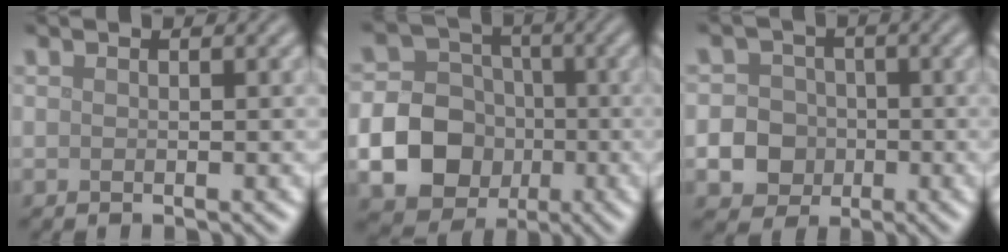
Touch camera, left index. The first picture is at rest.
{"total": 14.3, "force": [-3.5, 13.1, 4.4], "torque": [-0.113, -0.040, -0.074]}
{"total": 8.9, "force": [-2.4, 8.3, 2.2], "torque": [-0.037, -0.019, -0.068]}